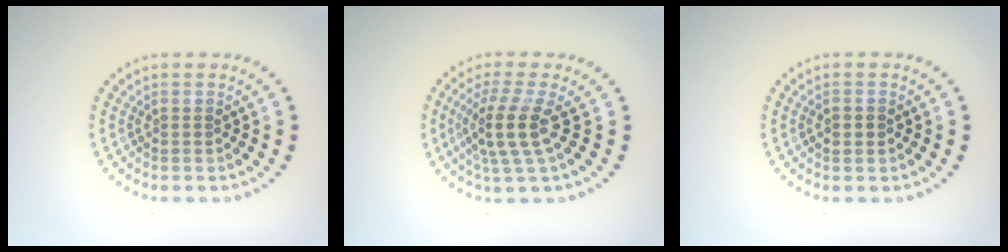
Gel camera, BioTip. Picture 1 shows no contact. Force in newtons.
{"total": 3.7, "press": 2.7, "slide": 2.5}
{"total": 1.7, "press": 1.7, "slide": 0.1}